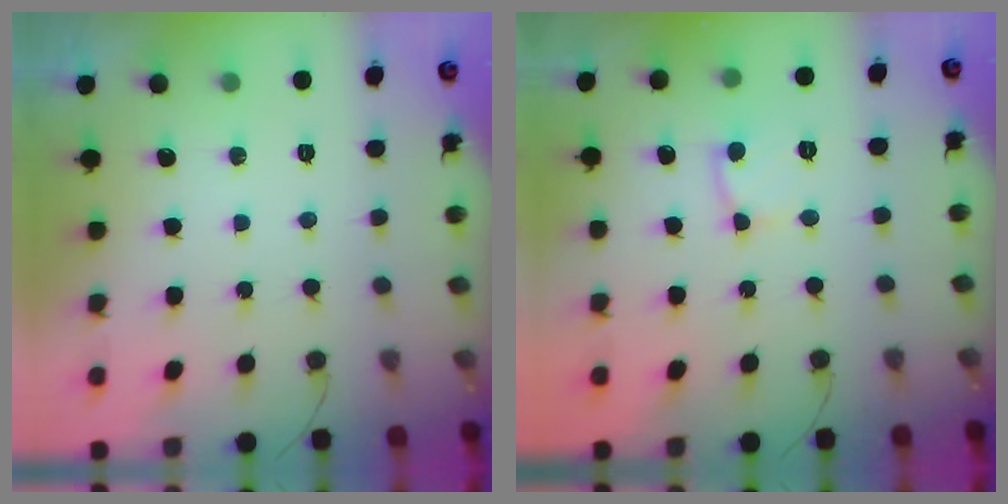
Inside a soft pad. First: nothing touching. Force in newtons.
{"total": 5.0, "press": 5.0, "slide": 0.8}